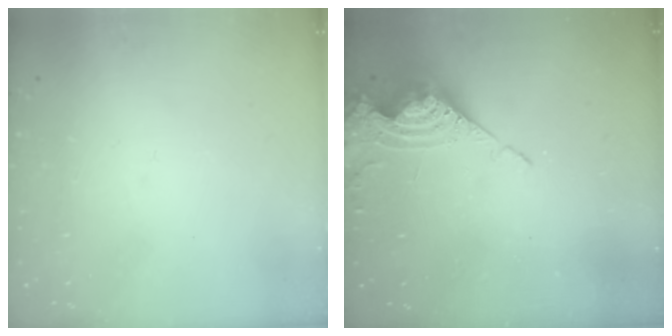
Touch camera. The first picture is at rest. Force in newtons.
{"total": 8.9, "press": 8.9, "slide": 0.9}